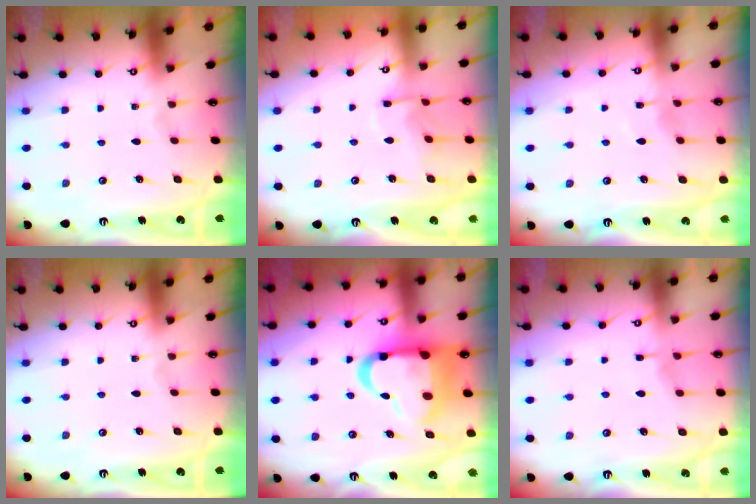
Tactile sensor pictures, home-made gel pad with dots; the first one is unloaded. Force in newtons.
{"total": 6.0, "press": 6.0, "slide": 0.6}
{"total": 3.9, "press": 3.9, "slide": 0.6}
{"total": 0.0}
{"total": 17.8, "press": 17.7, "slide": 2.0}
{"total": 3.3, "press": 3.3, "slide": 0.3}